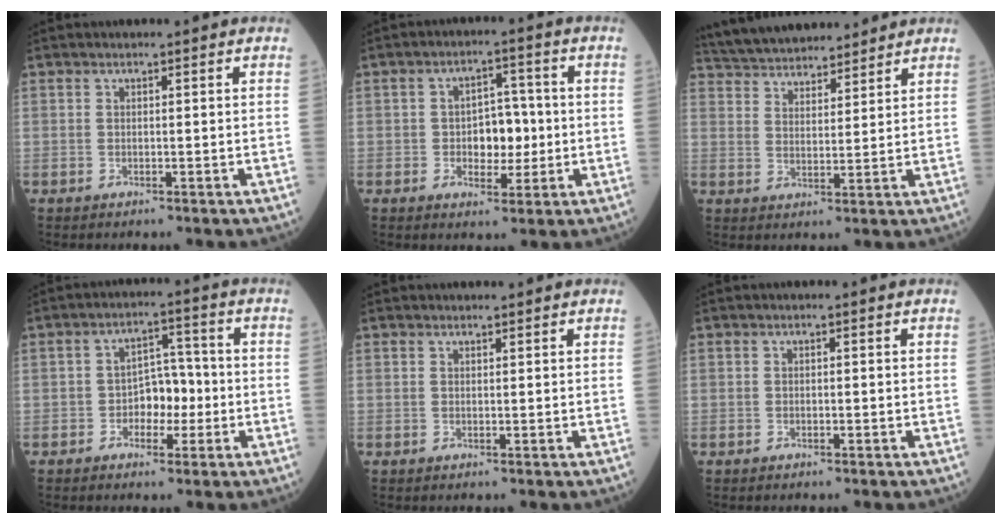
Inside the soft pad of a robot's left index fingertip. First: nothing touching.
{"total": 5.6, "force": [-0.8, 3.5, 4.4], "torque": [-0.062, 0.010, -0.011]}
{"total": 15.4, "force": [14.3, 3.5, 4.6], "torque": [-0.086, 0.034, 0.232]}
{"total": 5.2, "force": [-1.6, 3.2, 3.7], "torque": [-0.053, 0.014, -0.031]}
{"total": 0.8, "force": [0.8, 0.1, 0.0], "torque": [-0.007, 0.003, 0.015]}
{"total": 0.0}